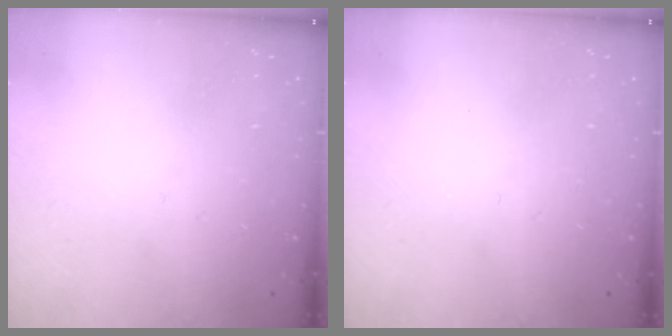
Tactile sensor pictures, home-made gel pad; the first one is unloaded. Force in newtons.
{"total": 0.0}